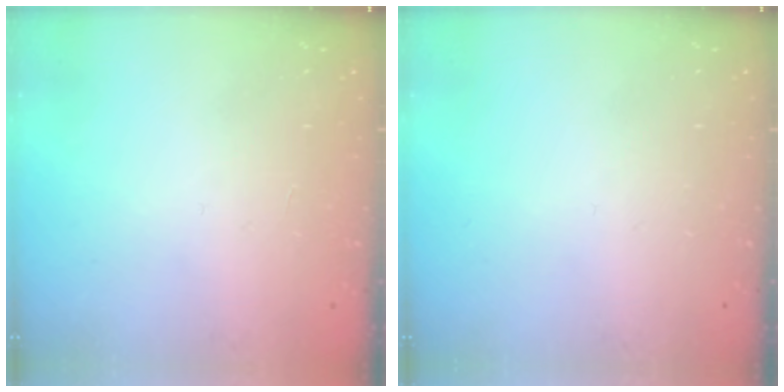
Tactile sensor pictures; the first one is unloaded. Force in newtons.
{"total": 0.0}